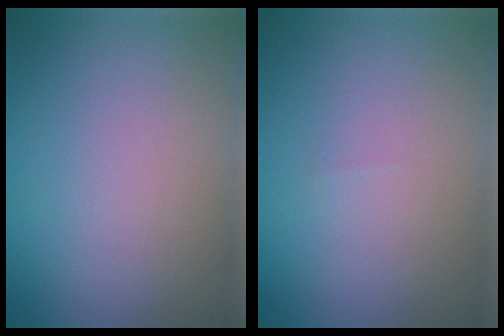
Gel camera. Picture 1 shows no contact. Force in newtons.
{"total": 0.0}